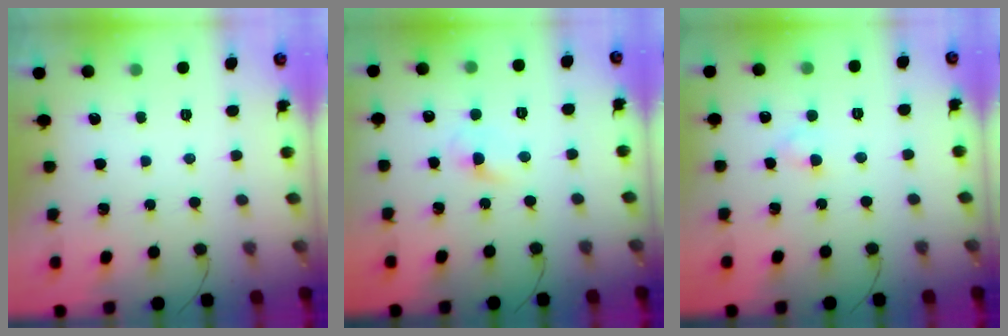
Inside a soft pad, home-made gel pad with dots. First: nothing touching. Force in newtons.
{"total": 3.0, "press": 2.8, "slide": 1.2}
{"total": 1.9, "press": 1.7, "slide": 1.0}